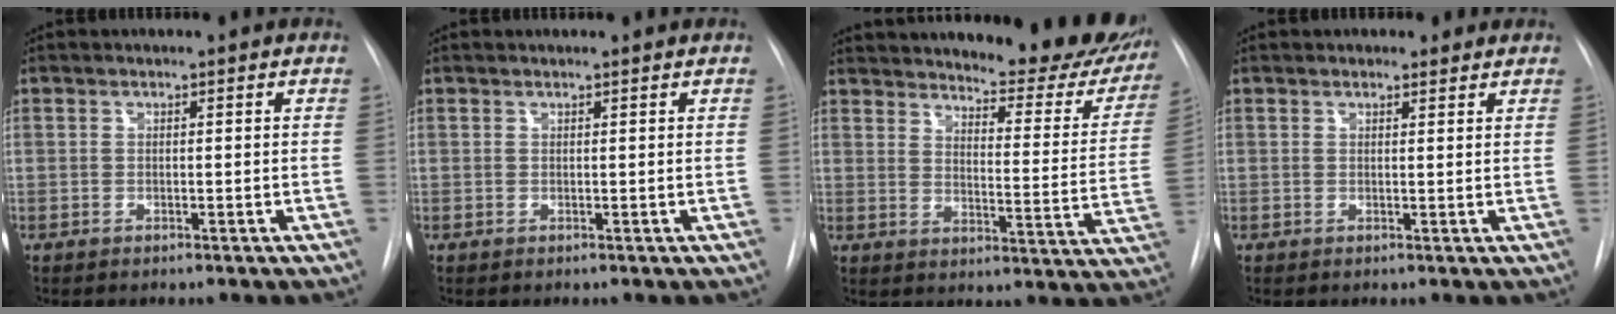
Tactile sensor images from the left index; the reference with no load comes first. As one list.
[{"total": 0.7, "force": [0.7, -0.1, 0.0], "torque": [-0.007, 0.004, 0.009]}, {"total": 25.8, "force": [22.8, 5.8, 10.8], "torque": [-0.149, -0.065, 0.270]}, {"total": 1.4, "force": [1.2, 0.8, 0.4], "torque": [-0.007, -0.001, 0.010]}]